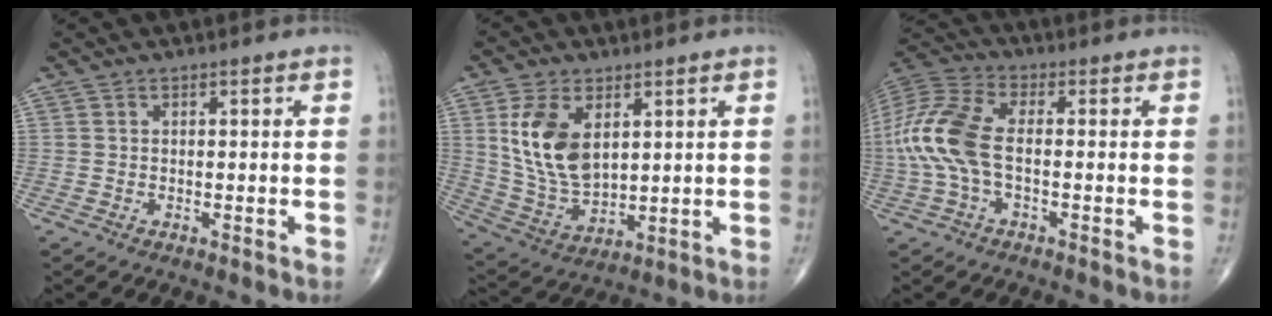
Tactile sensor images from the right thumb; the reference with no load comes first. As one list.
[{"total": 13.1, "force": [4.0, 7.6, 9.9], "torque": [-0.185, -0.019, 0.090]}, {"total": 12.9, "force": [-1.2, 6.4, 11.1], "torque": [-0.264, 0.026, -0.029]}]